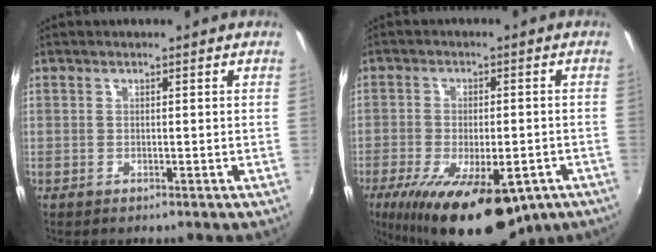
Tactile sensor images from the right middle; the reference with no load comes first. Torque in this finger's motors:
{"motor_torque": [1.11, -1.02, 0.43, 0.21]}